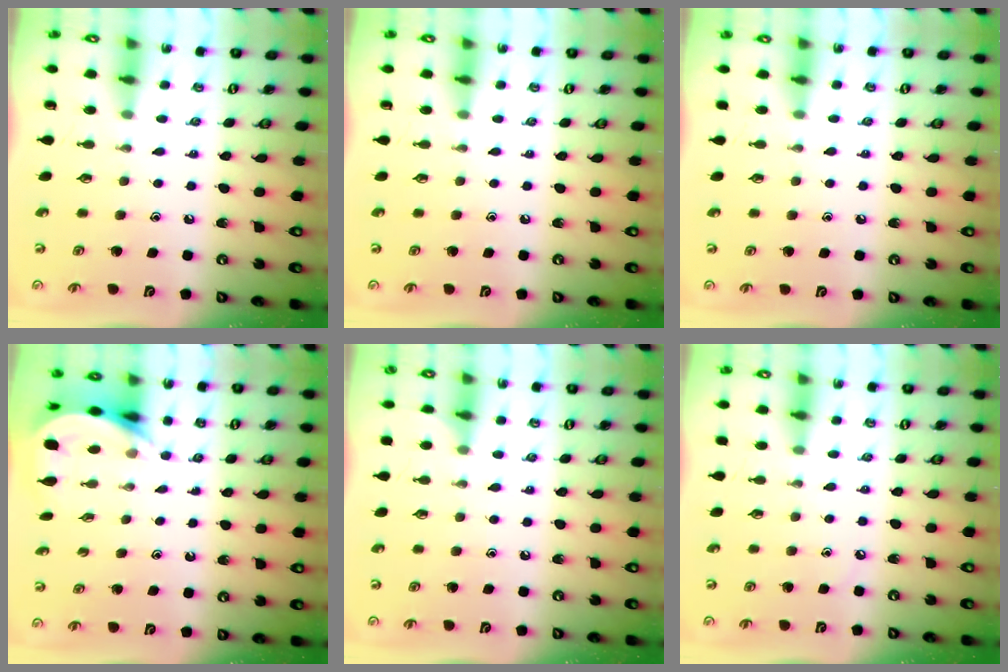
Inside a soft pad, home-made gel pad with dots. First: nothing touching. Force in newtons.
{"total": 0.0}
{"total": 4.1, "press": 4.0, "slide": 0.6}
{"total": 7.0, "press": 7.0, "slide": 0.2}
{"total": 5.0, "press": 5.0, "slide": 0.6}
{"total": 2.6, "press": 2.6, "slide": 0.4}